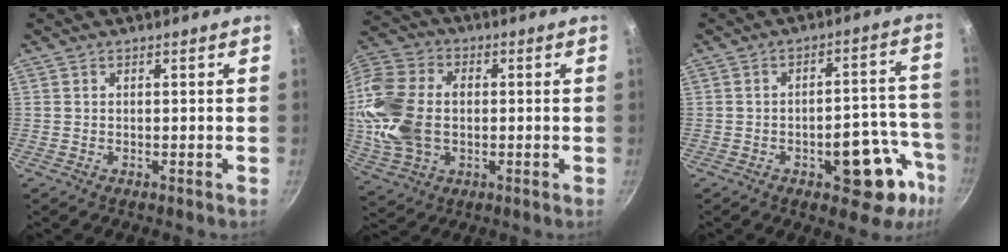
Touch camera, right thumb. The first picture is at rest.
{"total": 17.9, "force": [-0.3, 12.6, 12.7], "torque": [-0.253, 0.018, -0.008]}
{"total": 14.2, "force": [-6.5, 6.9, 10.5], "torque": [-0.066, 0.051, -0.078]}